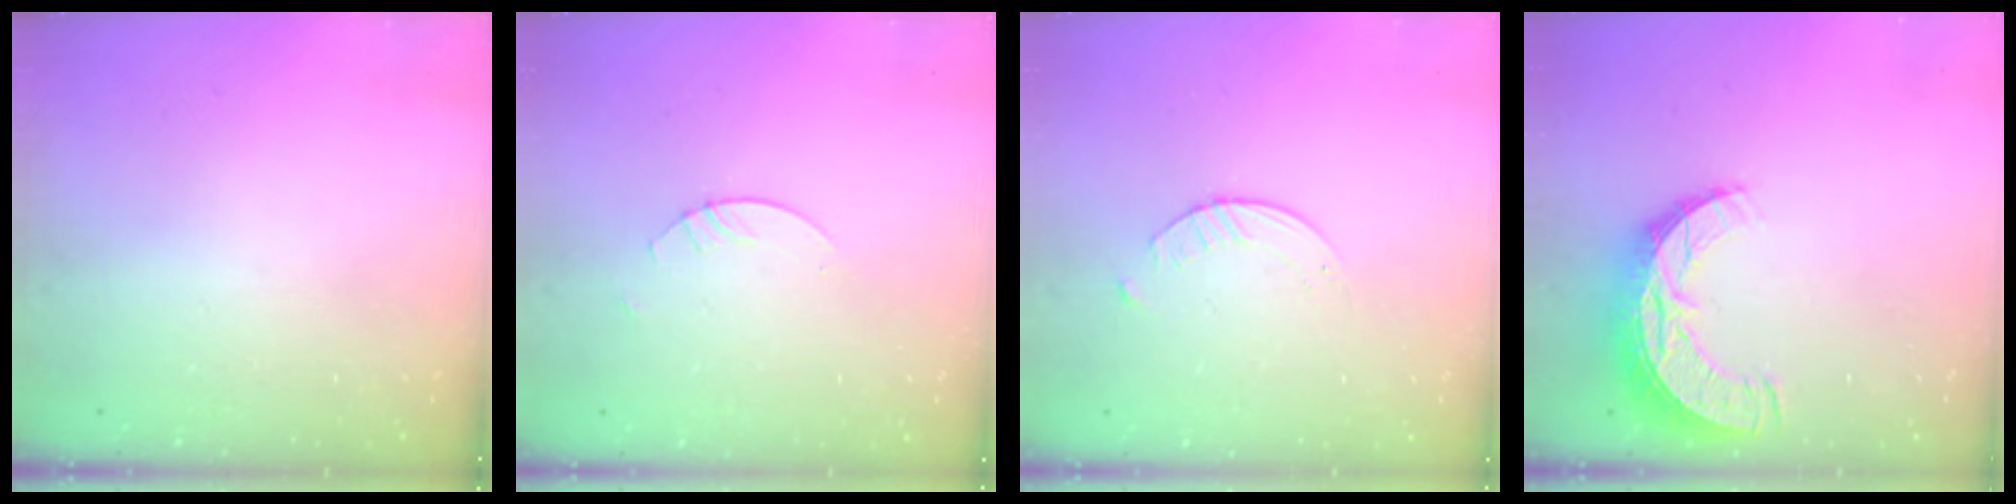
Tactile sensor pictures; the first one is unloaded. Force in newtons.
{"total": 2.7, "press": 2.7, "slide": 0.2}
{"total": 2.8, "press": 2.7, "slide": 0.3}
{"total": 10.3, "press": 10.3, "slide": 0.9}